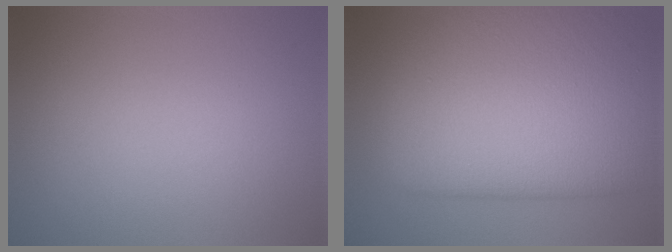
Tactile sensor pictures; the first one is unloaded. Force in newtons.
{"total": 12.1, "press": 12.1, "slide": 0.3}